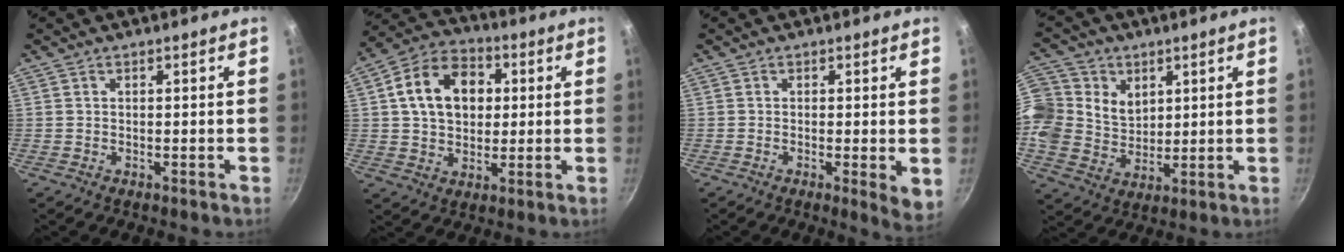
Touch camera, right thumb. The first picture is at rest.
{"total": 14.3, "force": [2.8, 10.6, 9.2], "torque": [-0.128, 0.019, 0.036]}
{"total": 4.4, "force": [-0.3, 1.0, 4.3], "torque": [-0.054, -0.016, -0.006]}
{"total": 16.1, "force": [2.3, 14.5, 6.6], "torque": [-0.104, 0.002, 0.040]}